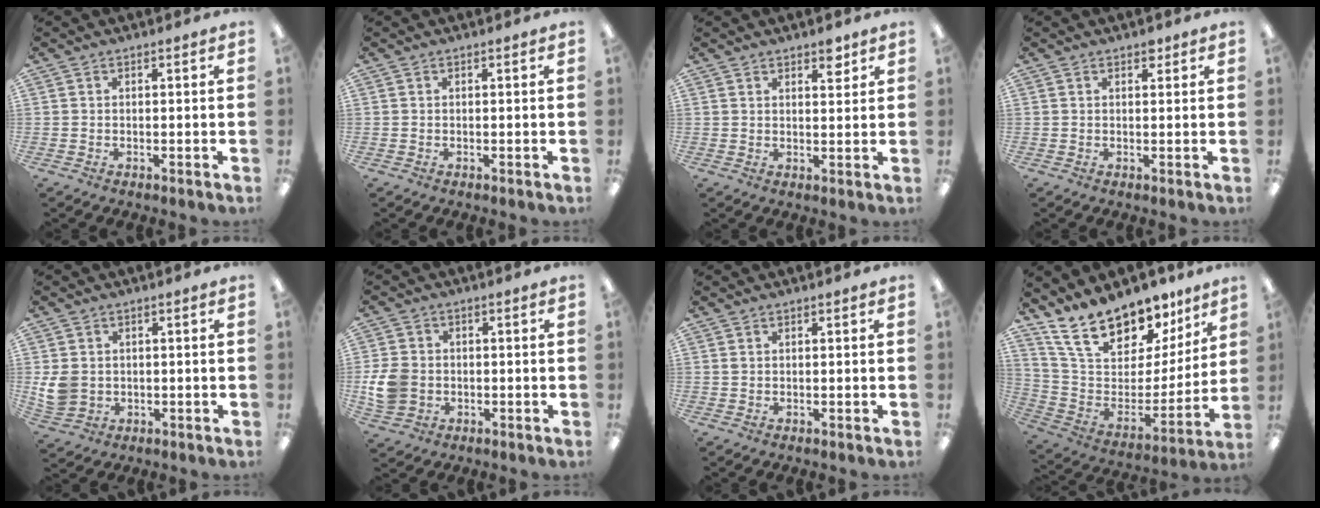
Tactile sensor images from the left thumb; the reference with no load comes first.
{"total": 0.0}
{"total": 3.9, "force": [3.0, 1.7, 1.8], "torque": [-0.008, -0.015, 0.047]}
{"total": 1.6, "force": [1.2, 0.9, 0.7], "torque": [0.000, -0.004, 0.017]}
{"total": 5.9, "force": [0.5, 5.1, 2.8], "torque": [-0.061, 0.008, 0.014]}
{"total": 7.8, "force": [-0.8, 6.5, 4.1], "torque": [-0.091, 0.012, -0.012]}
{"total": 0.7, "force": [0.3, 0.4, 0.4], "torque": [-0.008, 0.004, 0.005]}
{"total": 19.4, "force": [15.7, 8.5, 7.5], "torque": [-0.140, -0.119, 0.283]}